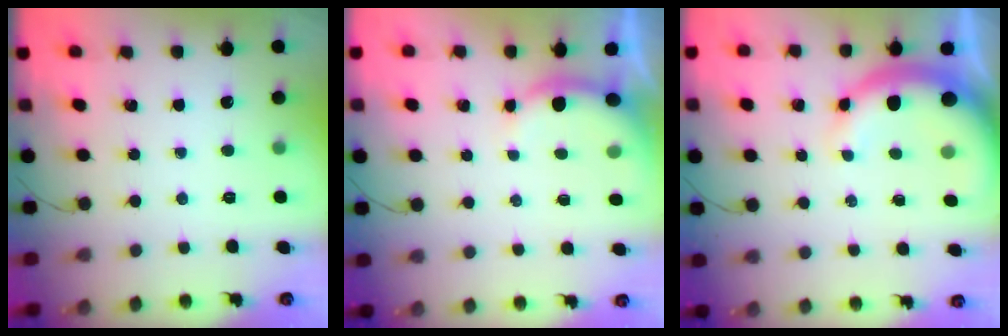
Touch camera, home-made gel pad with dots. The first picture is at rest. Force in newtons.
{"total": 3.3, "press": 3.2, "slide": 0.8}
{"total": 9.8, "press": 9.6, "slide": 2.0}